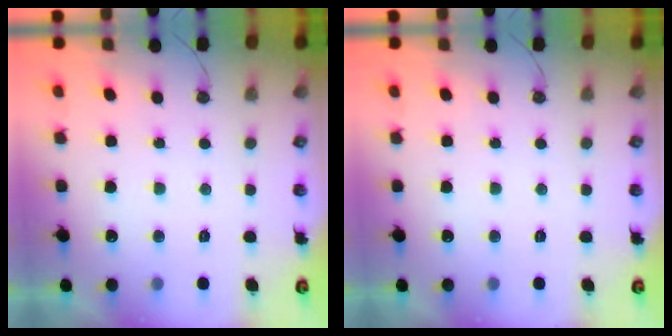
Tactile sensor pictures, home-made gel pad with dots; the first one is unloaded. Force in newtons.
{"total": 0.0}